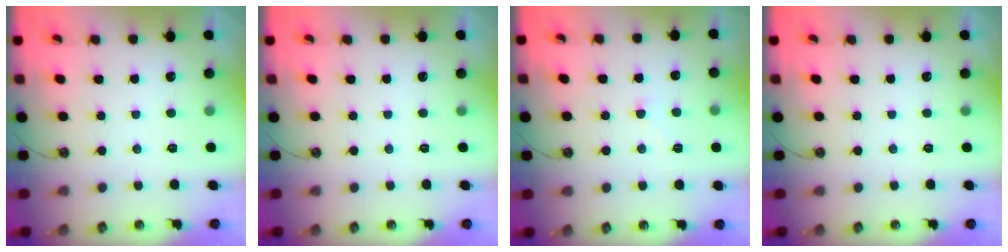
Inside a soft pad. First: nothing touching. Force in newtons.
{"total": 0.0}
{"total": 2.0, "press": 2.0, "slide": 0.5}
{"total": 0.0}